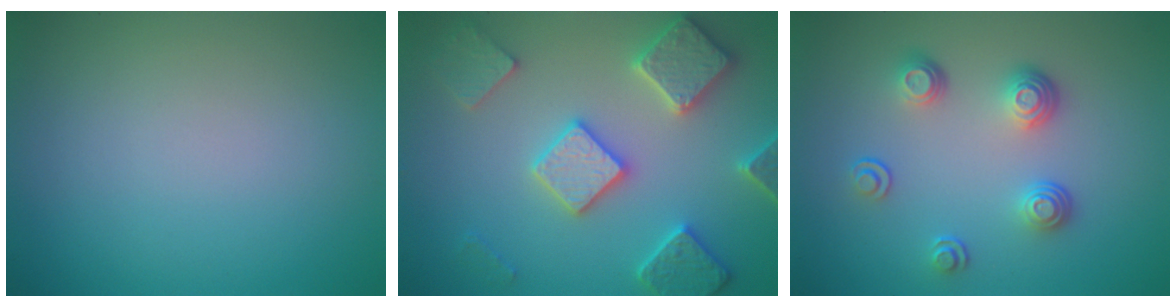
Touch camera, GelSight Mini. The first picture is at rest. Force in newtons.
{"total": 5.8, "press": 5.6, "slide": 1.2}
{"total": 3.4, "press": 2.5, "slide": 2.3}